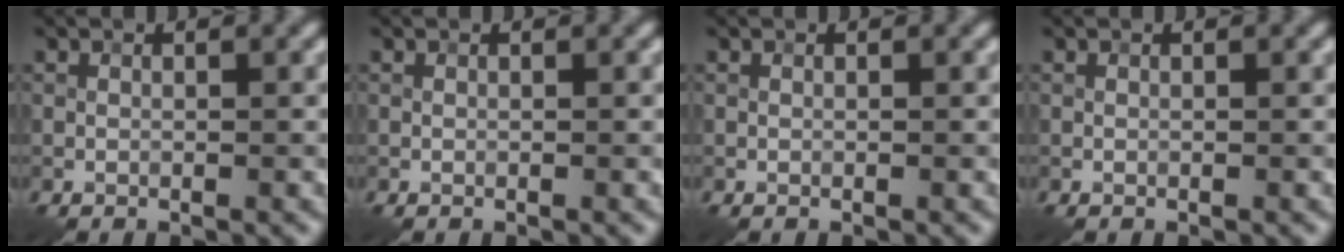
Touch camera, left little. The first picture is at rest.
{"total": 0.0}
{"total": 0.0}
{"total": 0.0}